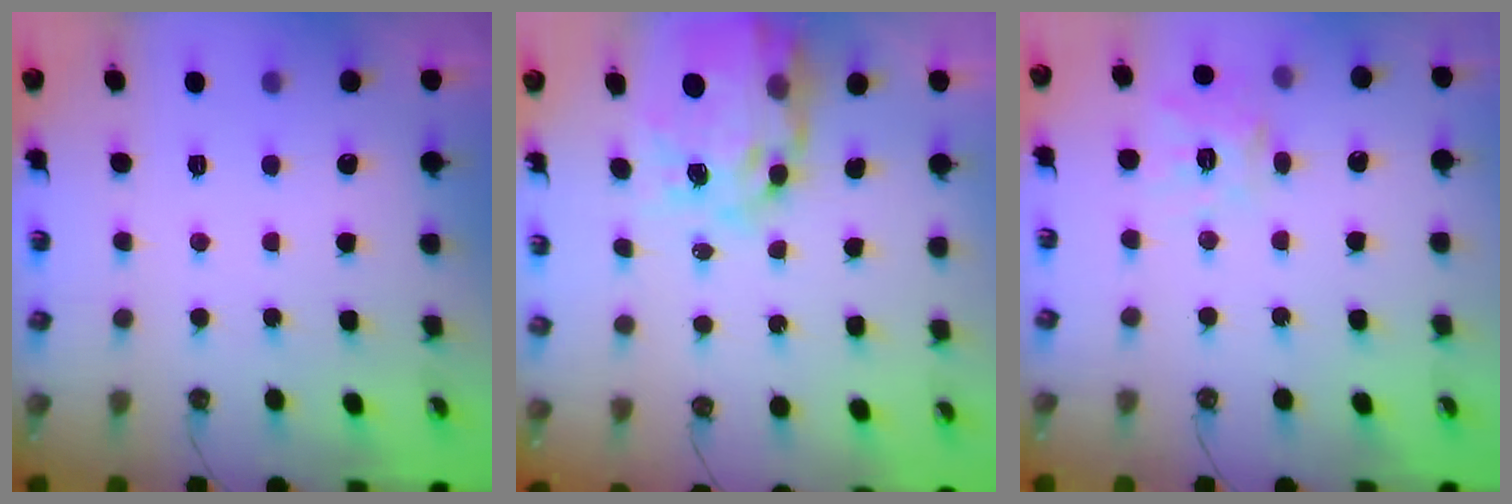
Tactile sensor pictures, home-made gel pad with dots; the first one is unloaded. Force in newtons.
{"total": 17.0, "press": 17.0, "slide": 1.6}
{"total": 11.4, "press": 11.3, "slide": 0.9}